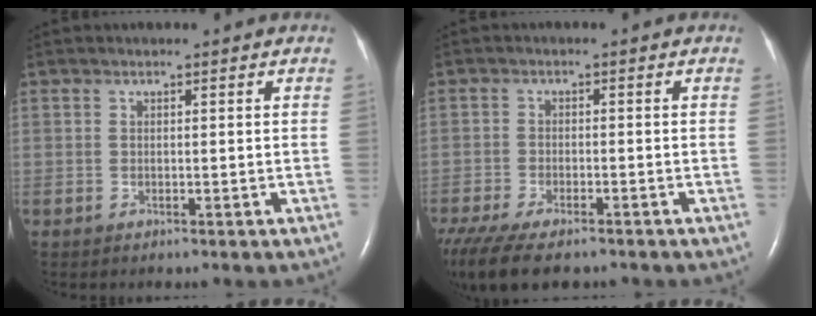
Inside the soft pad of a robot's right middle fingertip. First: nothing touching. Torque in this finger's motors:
{"motor_torque": [0.59, -0.53, 0.13, 0.10]}